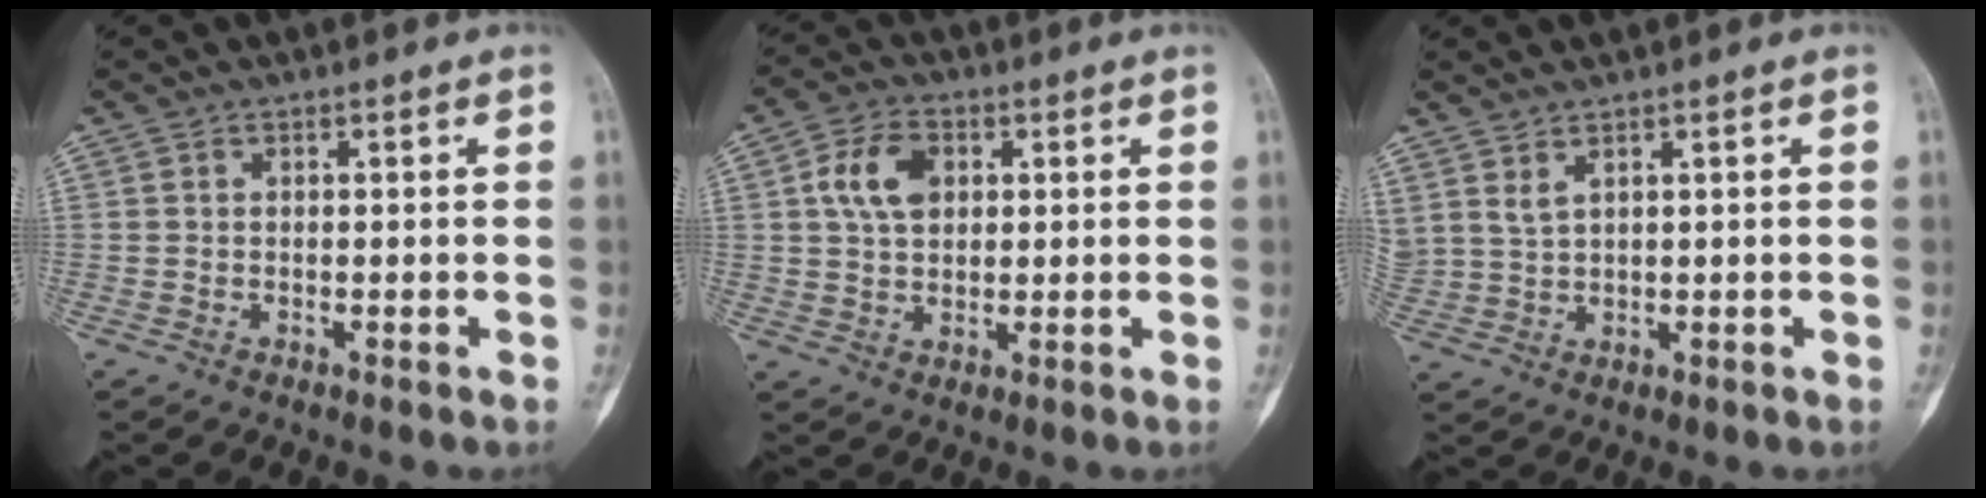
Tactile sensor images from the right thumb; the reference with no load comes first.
{"total": 7.9, "force": [2.0, 5.4, 5.4], "torque": [-0.085, 0.003, 0.034]}
{"total": 3.2, "force": [2.4, 0.9, 1.8], "torque": [-0.041, -0.014, 0.058]}